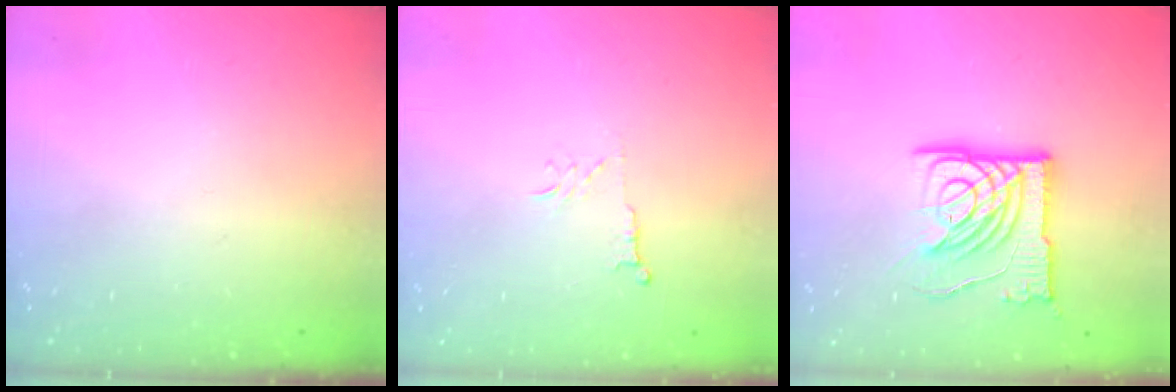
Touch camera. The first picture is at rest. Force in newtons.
{"total": 3.9, "press": 3.8, "slide": 0.5}
{"total": 15.1, "press": 15.0, "slide": 1.6}